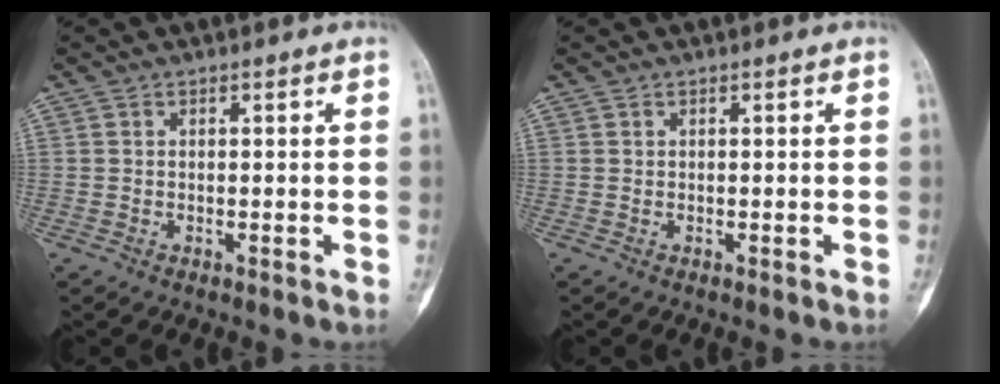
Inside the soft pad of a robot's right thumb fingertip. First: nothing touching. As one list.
[{"total": 0.0}]